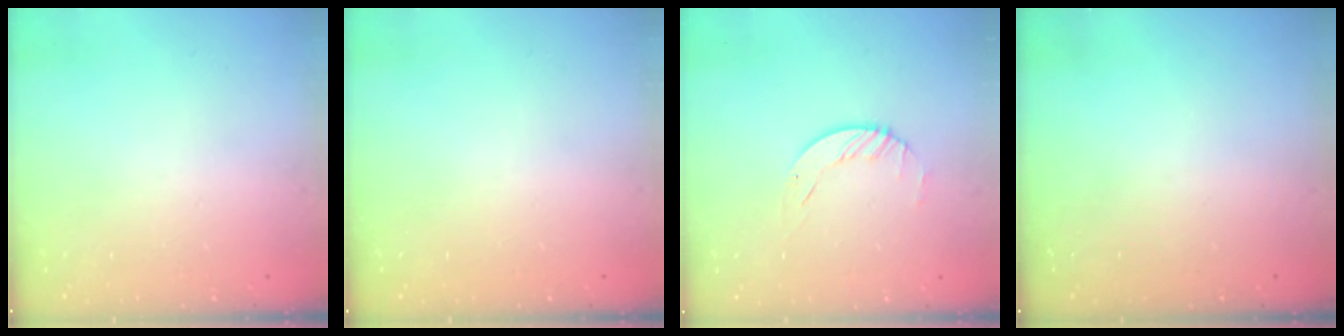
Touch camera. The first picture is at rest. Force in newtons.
{"total": 0.0}
{"total": 2.3, "press": 2.3, "slide": 0.3}
{"total": 0.0}